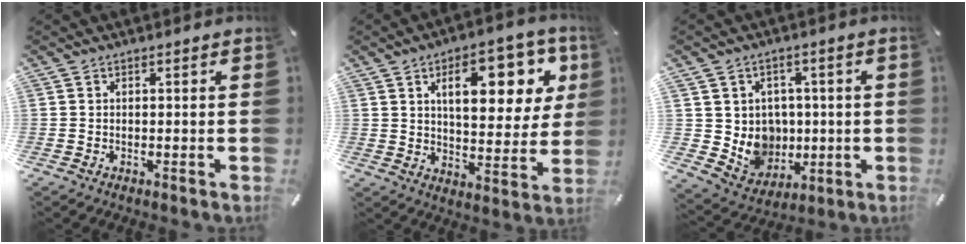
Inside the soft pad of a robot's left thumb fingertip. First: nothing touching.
{"total": 18.4, "force": [7.6, 8.8, 14.3], "torque": [-0.198, -0.018, 0.117]}
{"total": 9.1, "force": [1.1, 8.9, 1.5], "torque": [-0.040, -0.020, 0.037]}